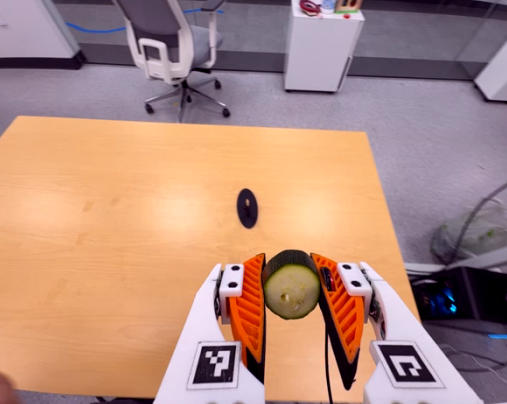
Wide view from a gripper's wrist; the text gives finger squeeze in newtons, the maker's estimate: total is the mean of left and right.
{"total": 11.1, "left": 10.0, "right": 12.2}